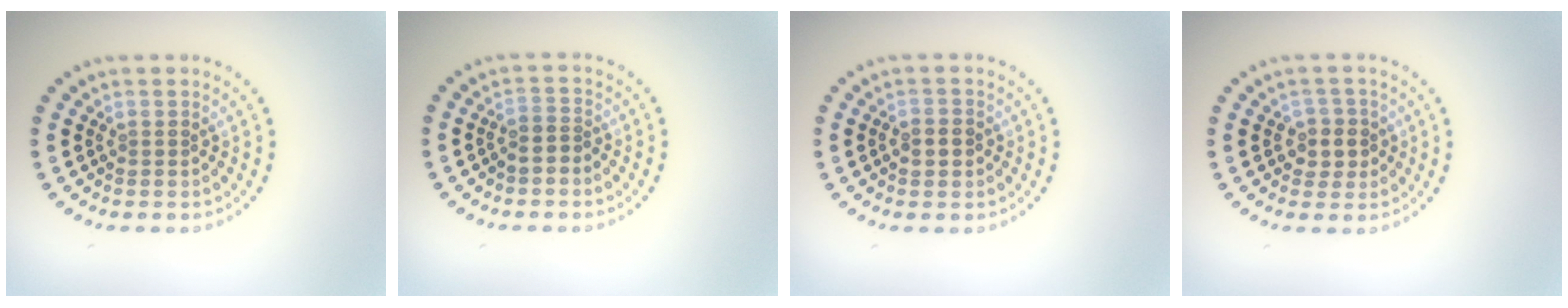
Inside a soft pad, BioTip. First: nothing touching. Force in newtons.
{"total": 1.2, "press": 0.9, "slide": 0.8}
{"total": 1.7, "press": 1.7, "slide": 0.4}
{"total": 2.0, "press": 1.9, "slide": 0.8}